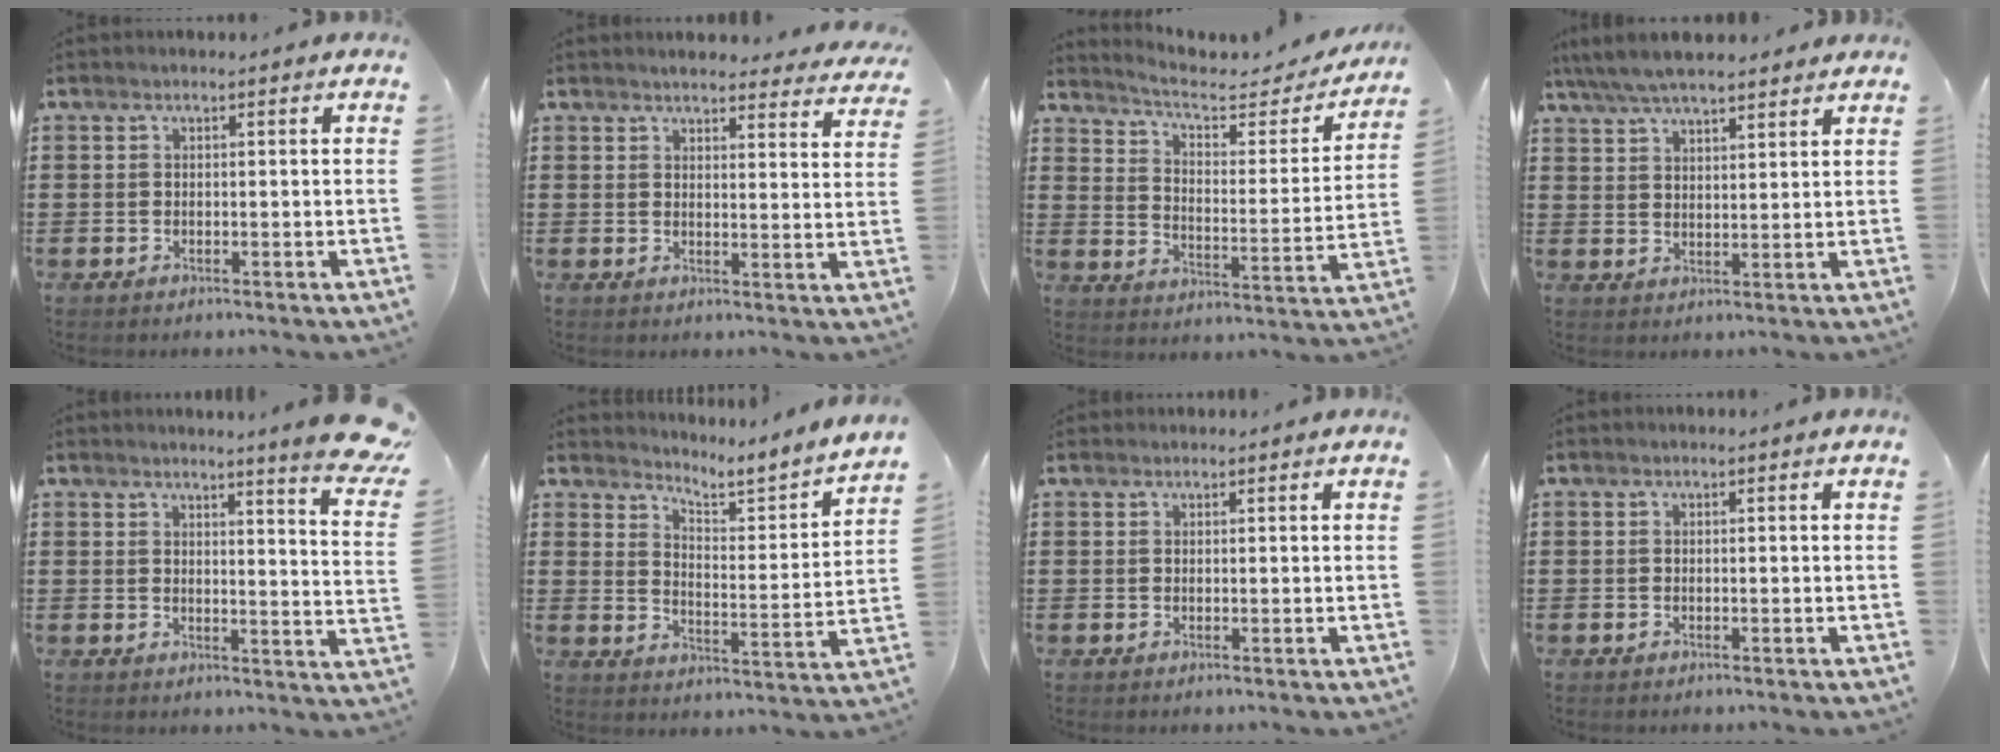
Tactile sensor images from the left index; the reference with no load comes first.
{"total": 3.3, "force": [3.2, 0.1, 0.5], "torque": [-0.014, -0.018, 0.056]}
{"total": 4.7, "force": [3.7, 1.3, 2.7], "torque": [-0.065, -0.028, 0.052]}
{"total": 5.8, "force": [5.2, 1.2, 2.4], "torque": [-0.062, -0.009, 0.095]}
{"total": 6.4, "force": [5.3, -1.1, 3.4], "torque": [-0.060, -0.039, 0.086]}
{"total": 2.1, "force": [1.9, -0.3, 0.8], "torque": [-0.028, -0.034, 0.014]}
{"total": 0.7, "force": [0.7, 0.2, 0.0], "torque": [-0.002, -0.001, 0.014]}
{"total": 0.0}